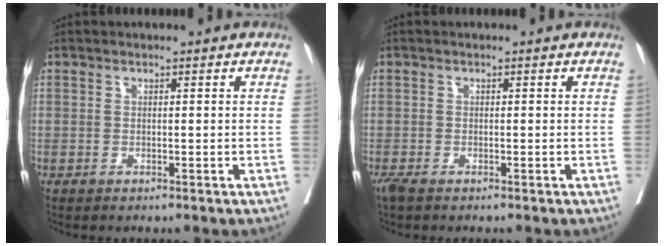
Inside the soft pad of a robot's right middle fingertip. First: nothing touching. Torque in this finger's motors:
{"motor_torque": [0.28, -0.17, -0.01, 0.00]}